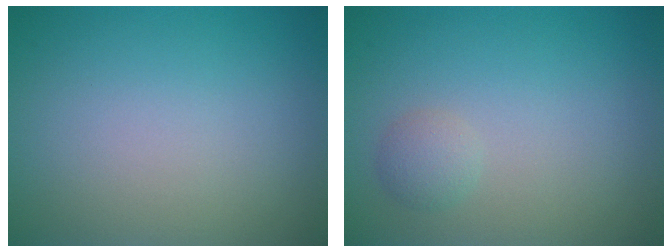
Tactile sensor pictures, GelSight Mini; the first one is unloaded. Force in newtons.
{"total": 1.3, "press": 1.3, "slide": 0.0}